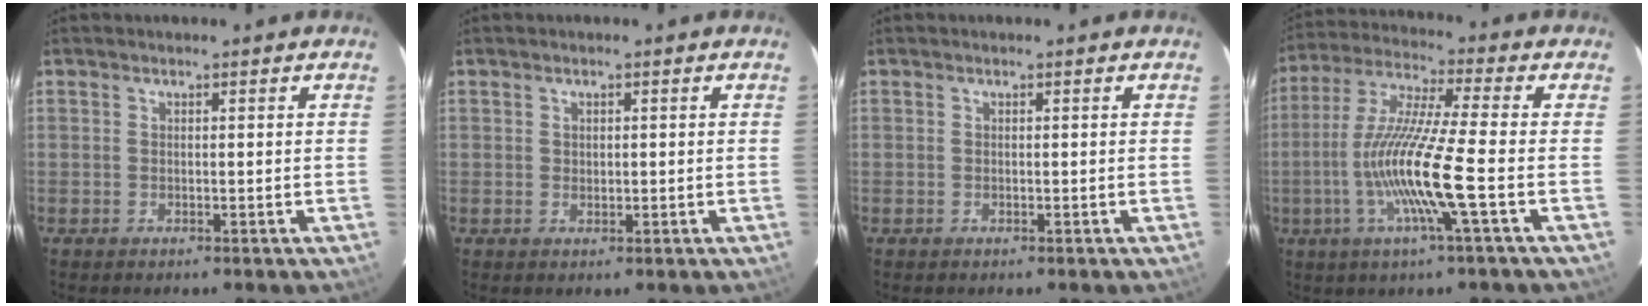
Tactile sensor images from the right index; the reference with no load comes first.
{"total": 0.9, "force": [0.2, 0.8, 0.4], "torque": [-0.005, 0.003, 0.004]}
{"total": 0.0}
{"total": 14.2, "force": [-4.0, -0.9, 13.6], "torque": [-0.273, -0.007, -0.081]}